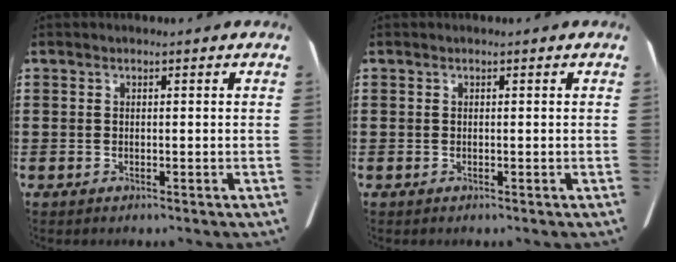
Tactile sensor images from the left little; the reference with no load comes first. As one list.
[{"total": 0.0}]